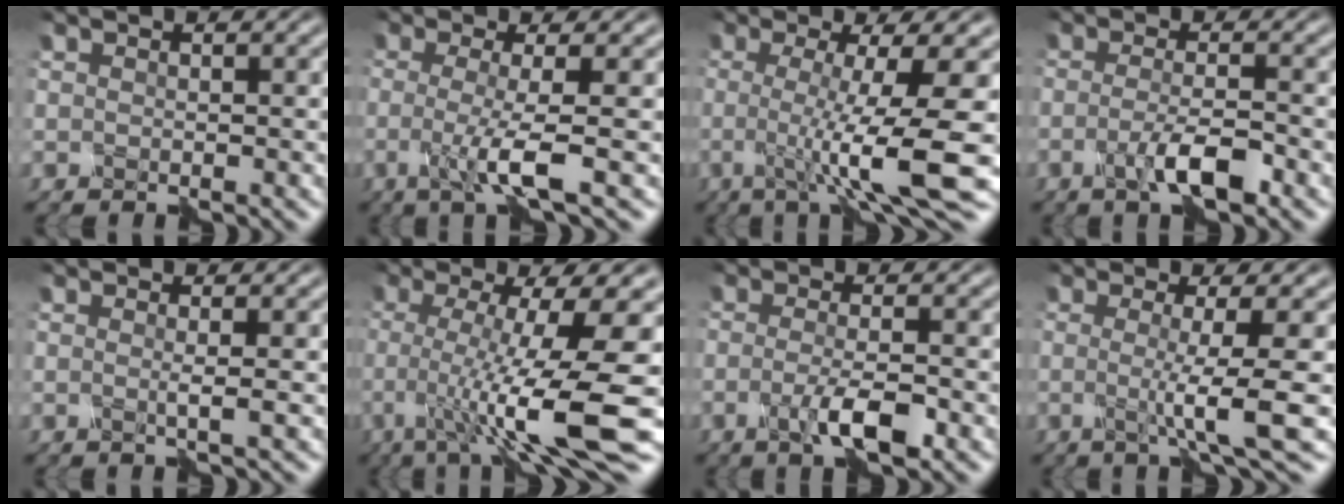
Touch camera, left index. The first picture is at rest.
{"total": 4.4, "force": [-0.9, 0.9, 4.2], "torque": [-0.077, -0.011, -0.021]}
{"total": 9.4, "force": [-1.4, 1.8, 9.2], "torque": [-0.127, -0.013, -0.022]}
{"total": 3.4, "force": [-1.7, 0.7, 2.8], "torque": [-0.058, 0.001, -0.035]}
{"total": 1.0, "force": [-0.1, 0.2, 1.0], "torque": [-0.020, -0.003, -0.008]}
{"total": 11.3, "force": [-2.8, 2.0, 10.7], "torque": [-0.162, -0.004, -0.040]}
{"total": 3.4, "force": [-1.5, 0.8, 3.0], "torque": [-0.062, -0.003, -0.029]}
{"total": 5.3, "force": [-0.6, 0.7, 5.2], "torque": [-0.087, -0.007, -0.012]}